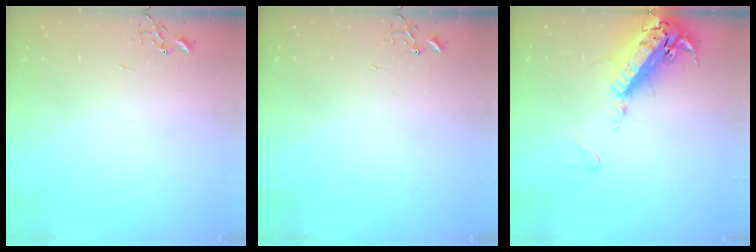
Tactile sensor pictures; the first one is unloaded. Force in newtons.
{"total": 0.0}
{"total": 21.2, "press": 20.7, "slide": 4.7}